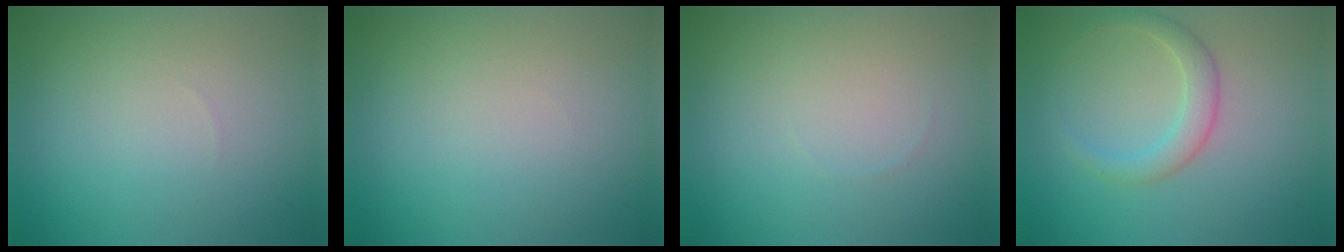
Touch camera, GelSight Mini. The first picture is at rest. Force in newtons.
{"total": 0.0}
{"total": 0.0}
{"total": 2.3, "press": 2.3, "slide": 0.1}